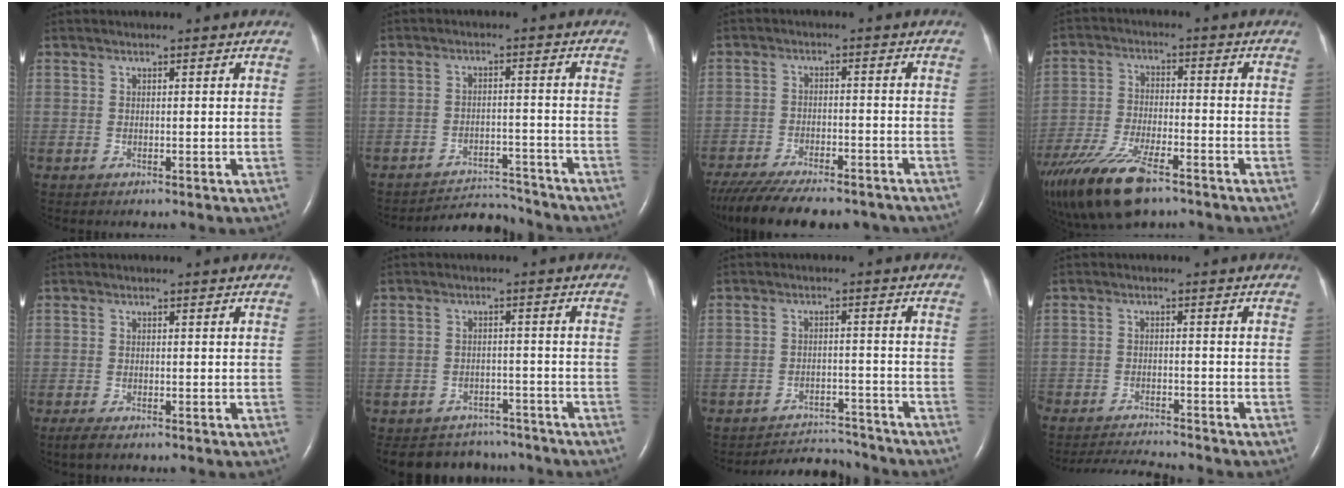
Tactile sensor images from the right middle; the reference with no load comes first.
{"total": 6.9, "force": [-6.8, 0.4, -1.0], "torque": [0.009, 0.003, -0.108]}
{"total": 19.3, "force": [-16.4, 5.1, 8.8], "torque": [-0.186, -0.024, -0.233]}
{"total": 17.1, "force": [-12.1, 5.4, 10.8], "torque": [-0.251, -0.035, -0.215]}
{"total": 2.0, "force": [-1.5, 0.5, 1.3], "torque": [-0.029, -0.006, -0.025]}
{"total": 10.5, "force": [-9.5, 4.2, 1.2], "torque": [-0.025, 0.014, -0.121]}
{"total": 7.5, "force": [-7.4, 0.8, -0.6], "torque": [0.005, 0.005, -0.113]}
{"total": 9.0, "force": [-8.7, 0.0, 2.3], "torque": [-0.033, -0.014, -0.139]}